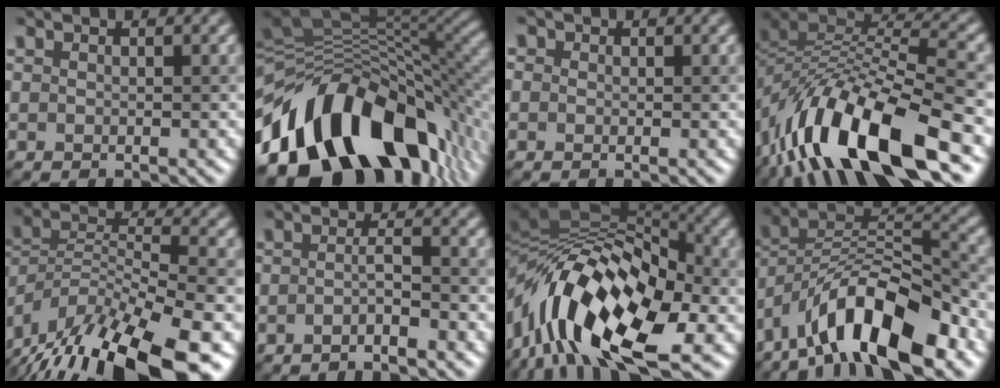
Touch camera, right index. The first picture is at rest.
{"total": 16.0, "force": [-5.2, 9.3, 11.9], "torque": [-0.190, 0.018, -0.090]}
{"total": 1.1, "force": [0.5, 0.9, 0.1], "torque": [0.000, 0.008, -0.007]}
{"total": 13.3, "force": [-7.2, 4.5, 10.2], "torque": [-0.188, 0.008, -0.134]}
{"total": 15.6, "force": [-11.1, 4.9, 9.8], "torque": [-0.181, 0.008, -0.177]}
{"total": 2.0, "force": [-1.2, 0.3, 1.6], "torque": [-0.021, 0.011, -0.026]}
{"total": 15.8, "force": [-3.9, 8.0, 13.0], "torque": [-0.219, 0.030, -0.082]}
{"total": 11.7, "force": [-7.3, 4.3, 8.1], "torque": [-0.120, 0.023, -0.143]}